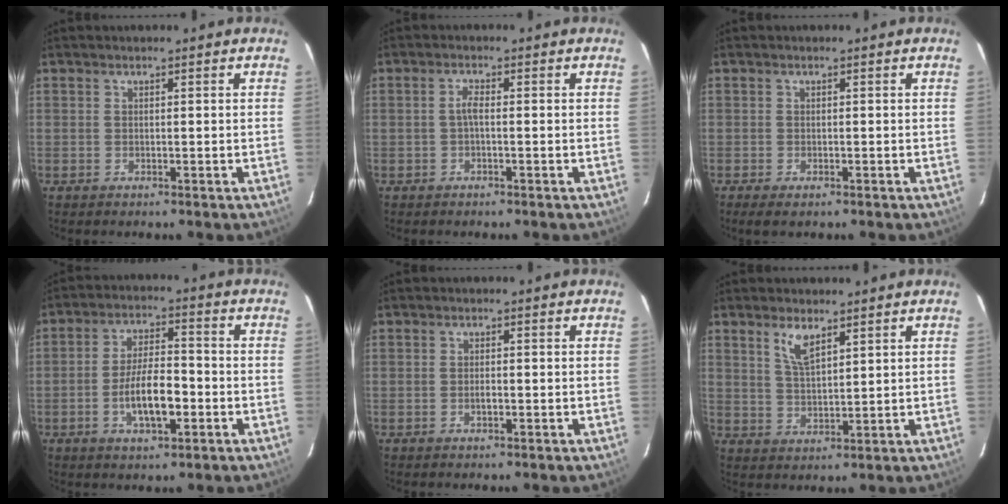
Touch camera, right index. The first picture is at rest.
{"total": 1.6, "force": [-0.4, 0.4, 1.5], "torque": [-0.031, 0.006, -0.010]}
{"total": 2.2, "force": [-1.5, 0.8, 1.3], "torque": [-0.028, -0.009, -0.025]}
{"total": 9.0, "force": [-3.1, 3.3, 7.9], "torque": [-0.152, 0.000, -0.049]}
{"total": 1.3, "force": [-0.5, 0.5, 1.0], "torque": [-0.018, 0.000, -0.008]}
{"total": 4.9, "force": [3.1, 1.6, 3.4], "torque": [-0.065, -0.001, 0.062]}